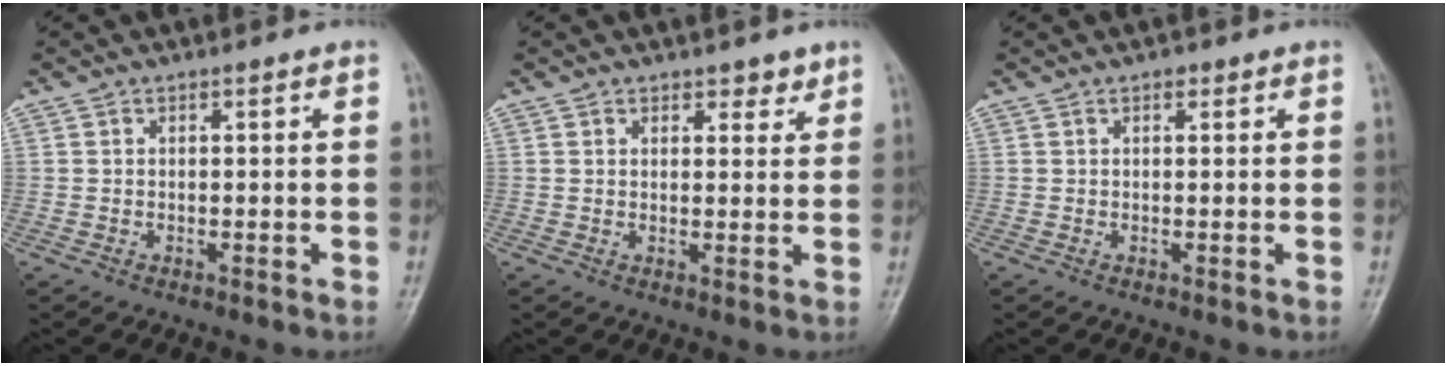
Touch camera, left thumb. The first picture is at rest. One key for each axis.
{"total": 2.7, "fx": 1.9, "fy": 1.7, "fz": 0.9, "tx": 0.010, "ty": -0.011, "tz": 0.026}
{"total": 0.9, "fx": 0.5, "fy": 0.6, "fz": 0.4, "tx": 0.001, "ty": -0.001, "tz": 0.004}